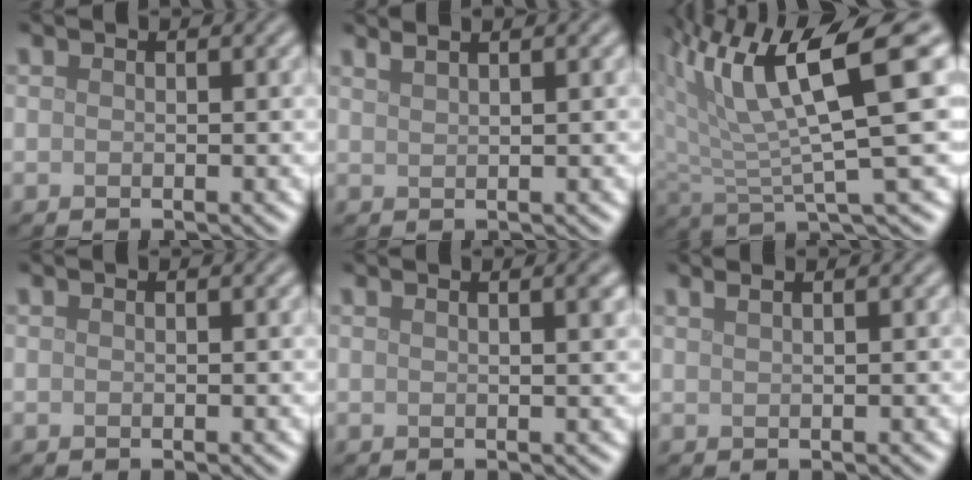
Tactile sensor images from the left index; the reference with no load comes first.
{"total": 2.9, "force": [2.2, 1.1, 1.6], "torque": [-0.005, 0.013, 0.008]}
{"total": 10.1, "force": [4.5, 2.3, 8.7], "torque": [-0.153, 0.008, 0.083]}
{"total": 0.0}
{"total": 3.9, "force": [1.8, 1.7, 3.0], "torque": [-0.006, 0.017, -0.010]}
{"total": 2.8, "force": [1.8, 1.3, 1.7], "torque": [-0.003, 0.014, -0.004]}